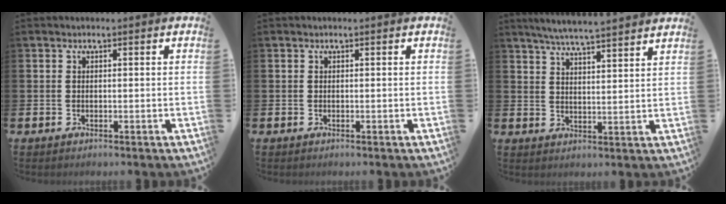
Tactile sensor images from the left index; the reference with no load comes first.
{"total": 0.0}
{"total": 5.7, "force": [5.5, -0.5, 1.3], "torque": [-0.036, -0.032, 0.096]}